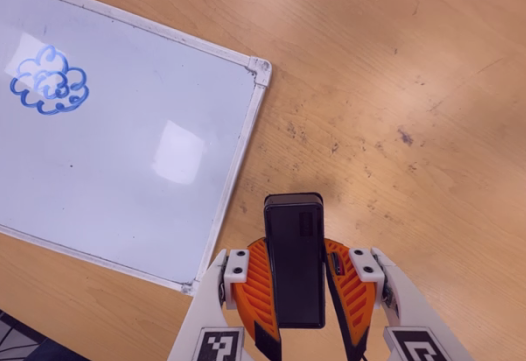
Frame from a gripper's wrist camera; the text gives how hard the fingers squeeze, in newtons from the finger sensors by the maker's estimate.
{"total": 9.4, "left": 8.1, "right": 10.8}